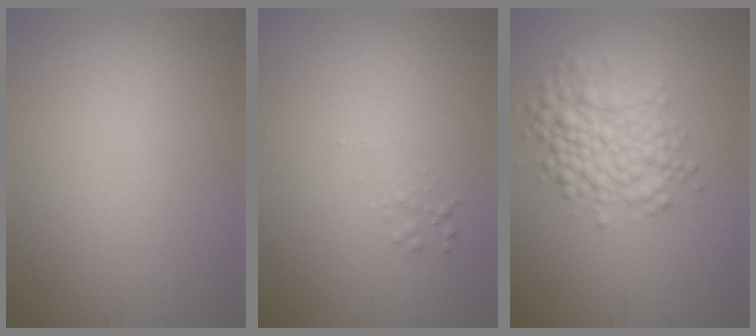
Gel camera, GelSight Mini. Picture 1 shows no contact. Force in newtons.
{"total": 0.6, "press": 0.6, "slide": 0.0}
{"total": 4.9, "press": 4.9, "slide": 0.1}